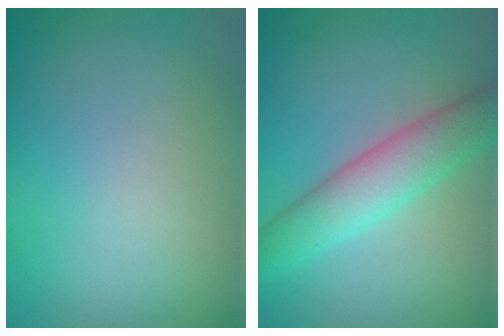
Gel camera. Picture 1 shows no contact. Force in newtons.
{"total": 4.9, "press": 4.9, "slide": 0.1}